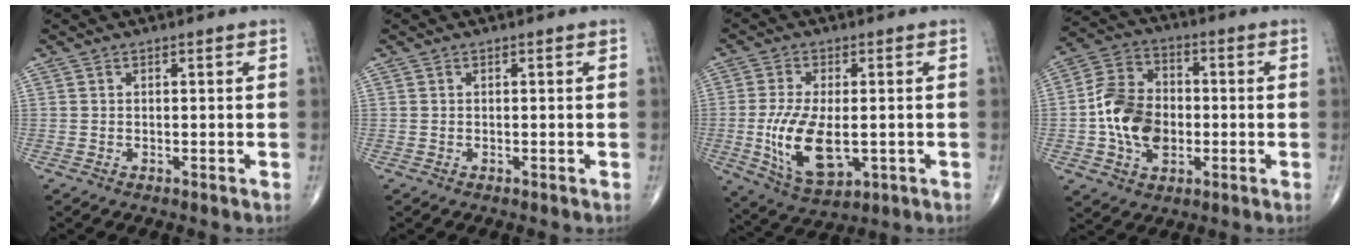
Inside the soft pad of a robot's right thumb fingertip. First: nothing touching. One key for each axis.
{"total": 0.0}
{"total": 12.8, "fx": -2.0, "fy": 6.4, "fz": 10.9, "tx": -0.206, "ty": -0.015, "tz": -0.023}
{"total": 13.3, "fx": -1.6, "fy": 9.5, "fz": 9.2, "tx": -0.149, "ty": 0.025, "tz": -0.034}